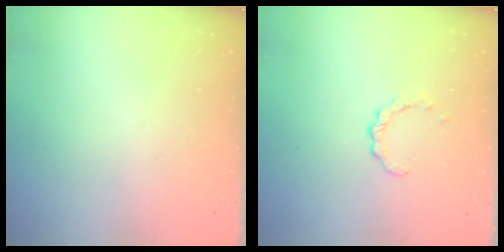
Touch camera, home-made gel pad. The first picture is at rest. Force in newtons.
{"total": 2.9, "press": 2.8, "slide": 0.4}